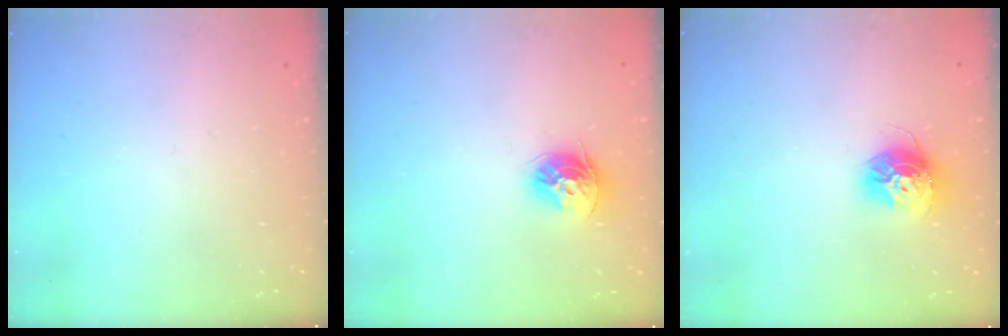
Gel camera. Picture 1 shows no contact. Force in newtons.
{"total": 10.6, "press": 10.6, "slide": 1.0}
{"total": 13.5, "press": 13.4, "slide": 1.2}